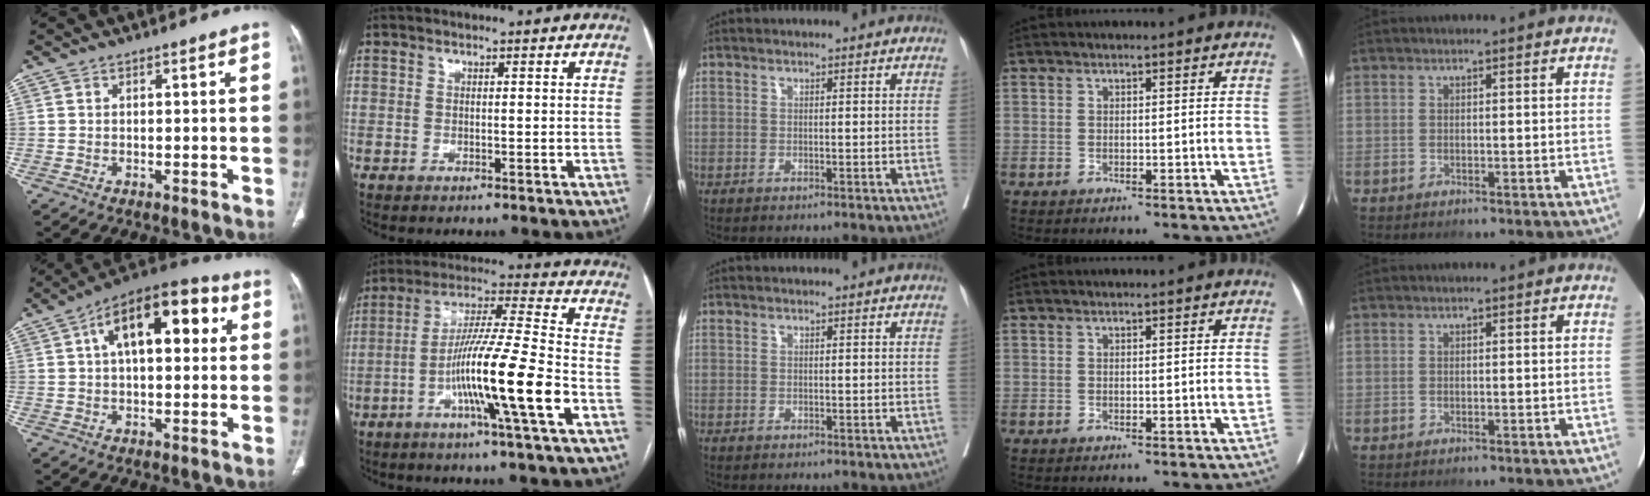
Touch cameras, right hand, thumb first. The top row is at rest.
{"thumb": {"total": 16.9, "force": [4.5, 8.4, 13.9], "torque": [-0.185, 0.033, 0.062]}, "index": {"total": 14.6, "force": [-5.3, -1.0, 13.6], "torque": [-0.249, -0.005, -0.099]}}